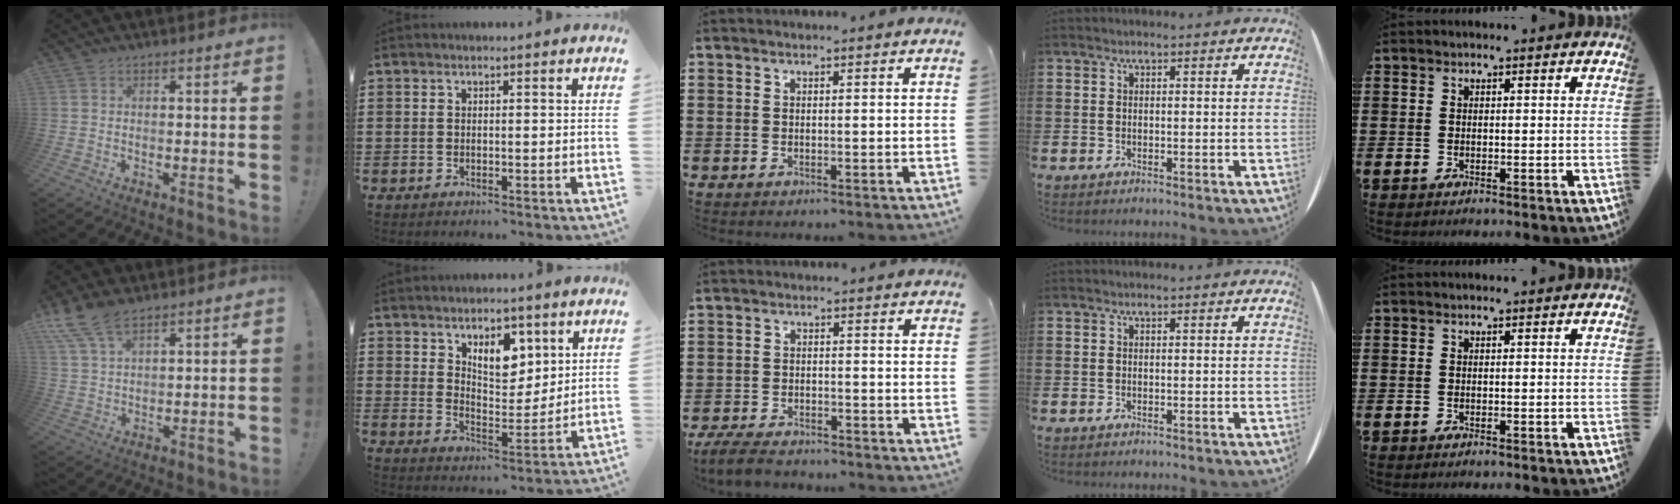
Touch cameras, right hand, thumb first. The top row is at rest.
{"thumb": {"total": 8.6, "force": [6.4, 3.5, 4.6], "torque": [-0.085, -0.028, 0.124]}, "index": {"total": 7.3, "force": [4.2, 4.3, 4.1], "torque": [-0.075, -0.006, 0.074]}, "middle": {"total": 4.3, "force": [-4.0, 0.8, 1.3], "torque": [-0.035, -0.001, -0.083]}}